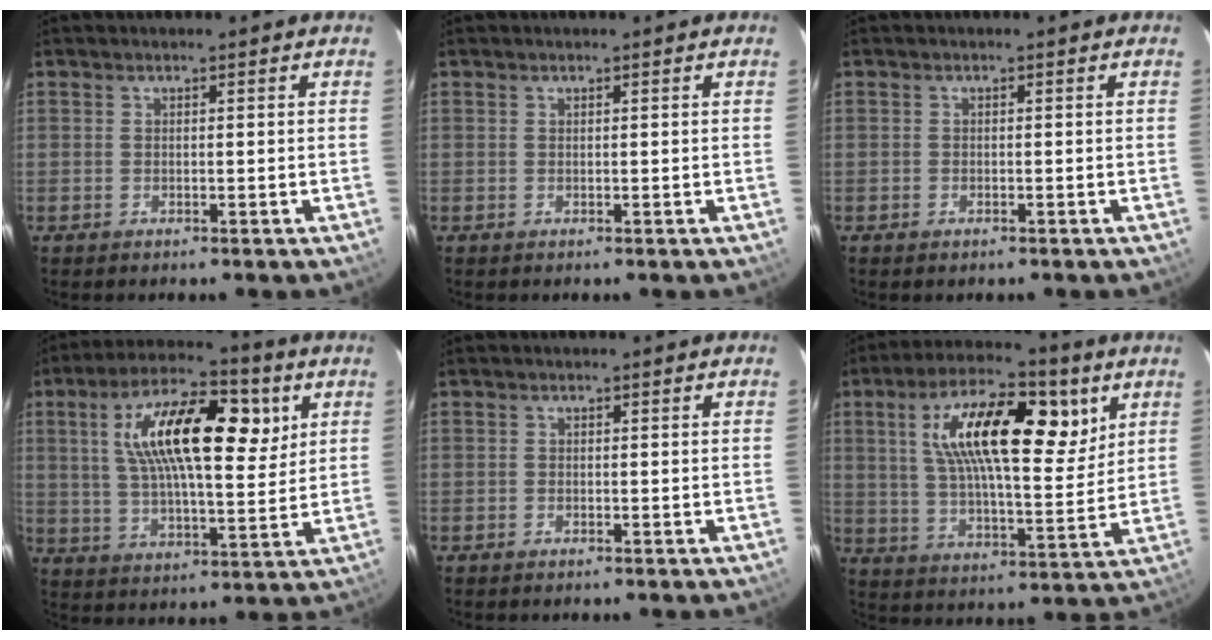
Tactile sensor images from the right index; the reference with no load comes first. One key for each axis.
{"total": 0.0}
{"total": 0.9, "fx": -0.6, "fy": 0.5, "fz": 0.3, "tx": -0.003, "ty": -0.001, "tz": -0.011}
{"total": 19.0, "fx": 6.5, "fy": 7.3, "fz": 16.4, "tx": -0.292, "ty": 0.028, "tz": 0.104}
{"total": 0.5, "fx": -0.4, "fy": 0.3, "fz": 0.1, "tx": 0.000, "ty": 0.000, "tz": -0.010}
{"total": 20.0, "fx": 7.8, "fy": 7.7, "fz": 16.7, "tx": -0.291, "ty": 0.019, "tz": 0.123}